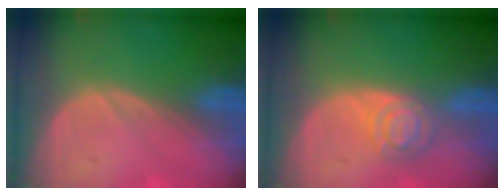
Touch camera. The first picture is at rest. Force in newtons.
{"total": 5.1, "press": 4.4, "slide": 2.5}